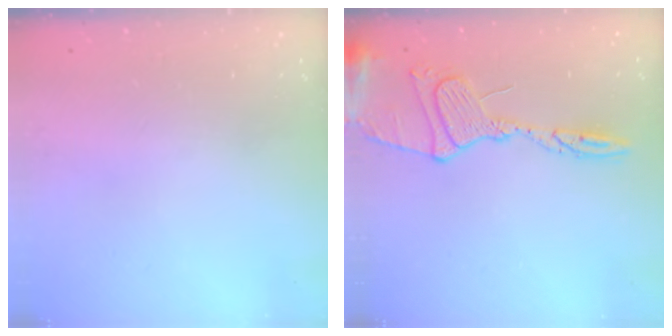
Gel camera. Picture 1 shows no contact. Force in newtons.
{"total": 15.1, "press": 15.0, "slide": 1.3}